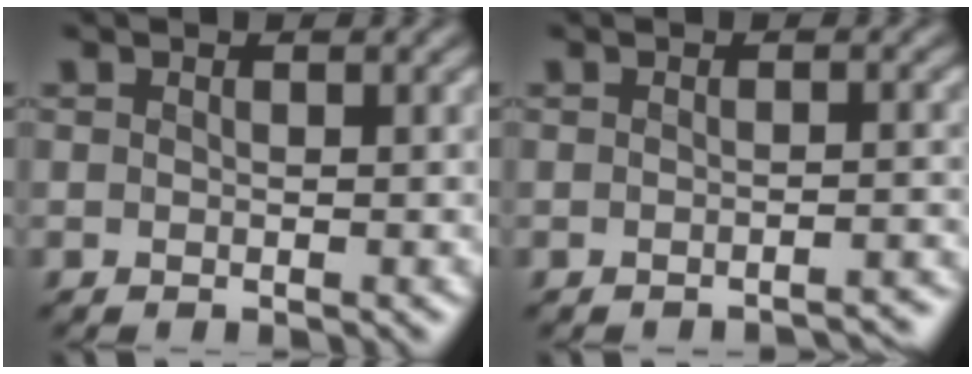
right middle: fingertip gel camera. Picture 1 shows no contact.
{"total": 1.8, "force": [-1.8, 0.1, 0.5], "torque": [-0.005, 0.004, -0.017]}